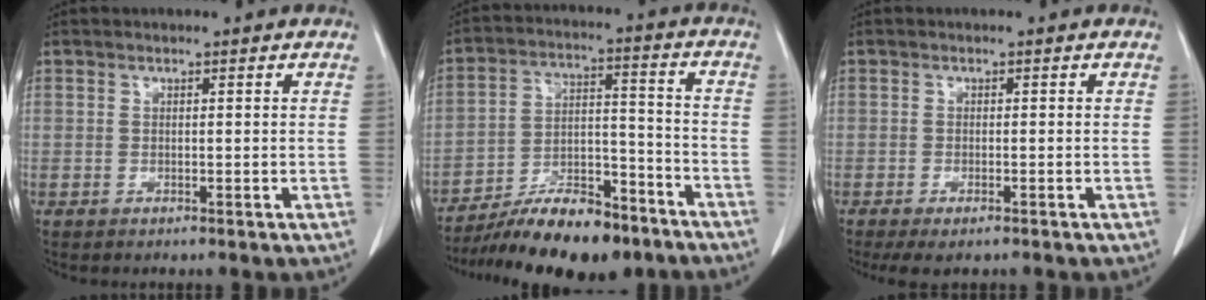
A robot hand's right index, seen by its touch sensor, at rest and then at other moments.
{"total": 15.5, "force": [-12.2, 4.7, 8.2], "torque": [-0.128, 0.023, -0.203]}
{"total": 3.8, "force": [-2.7, 1.1, 2.5], "torque": [-0.037, -0.010, -0.036]}